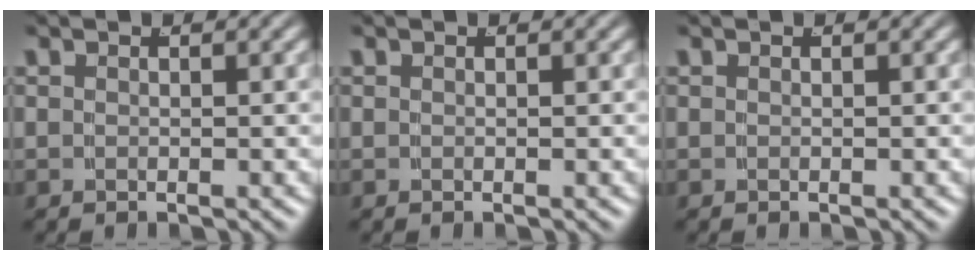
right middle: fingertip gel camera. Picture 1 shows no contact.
{"total": 0.0}
{"total": 0.0}